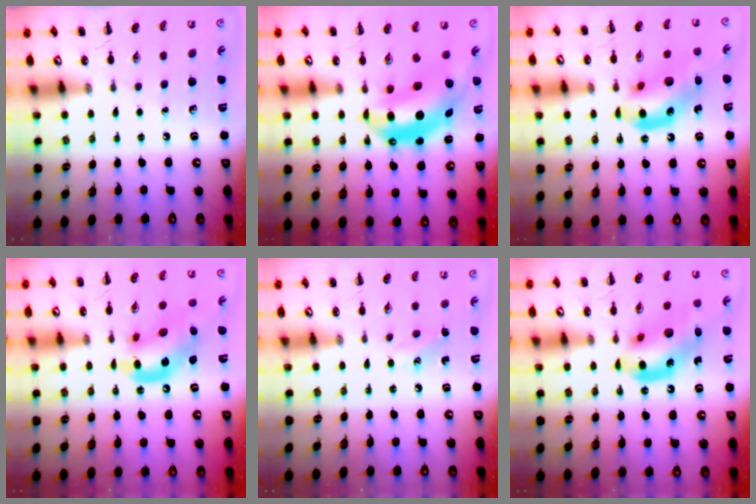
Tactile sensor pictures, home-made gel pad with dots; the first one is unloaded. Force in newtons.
{"total": 8.0, "press": 7.7, "slide": 1.9}
{"total": 13.7, "press": 13.2, "slide": 3.8}
{"total": 15.2, "press": 15.1, "slide": 2.0}
{"total": 8.0, "press": 7.8, "slide": 2.0}
{"total": 15.0, "press": 14.7, "slide": 2.8}